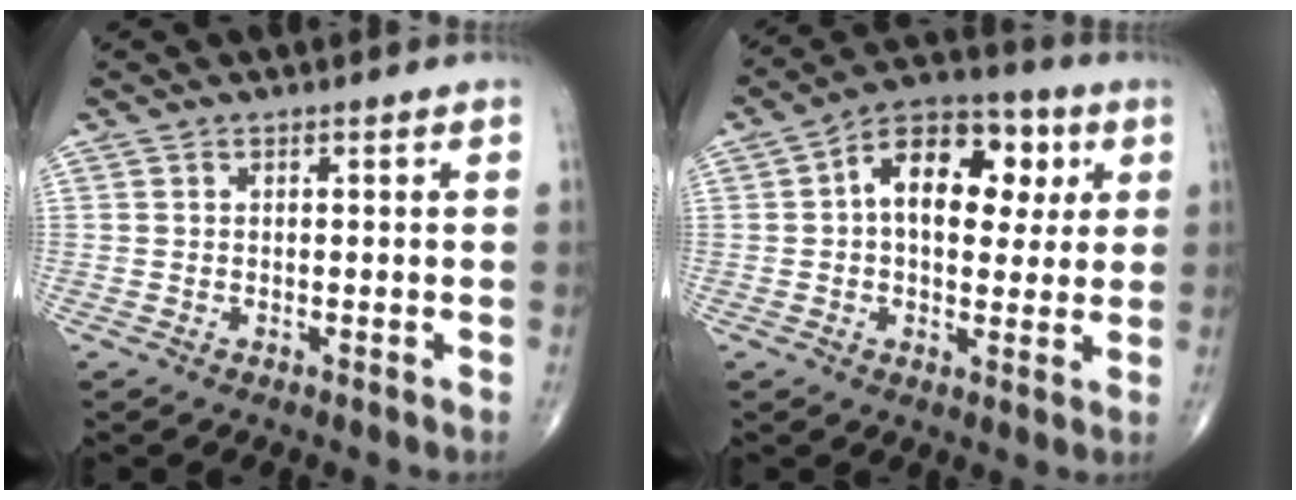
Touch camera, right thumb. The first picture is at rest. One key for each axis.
{"total": 15.2, "fx": 3.3, "fy": 9.4, "fz": 11.5, "tx": -0.140, "ty": 0.020, "tz": 0.041}